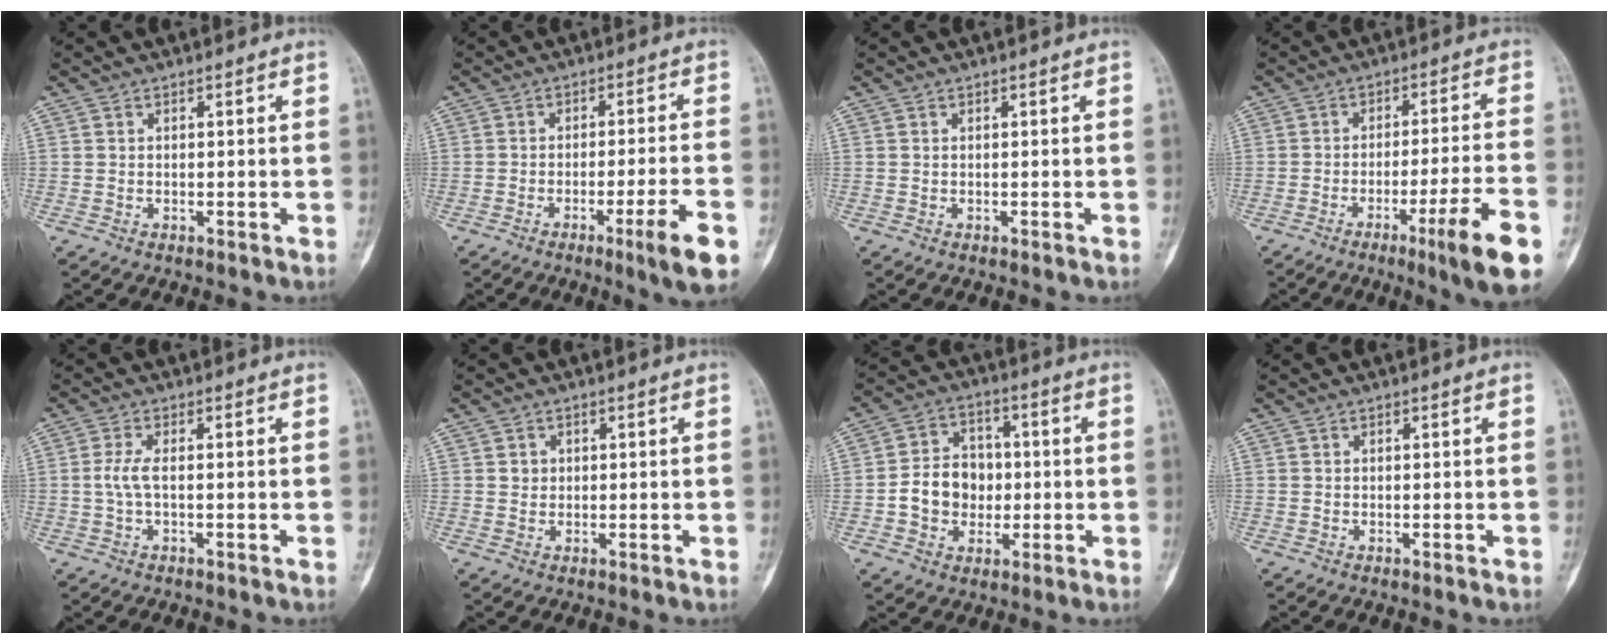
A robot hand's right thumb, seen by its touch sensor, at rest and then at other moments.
{"total": 9.2, "force": [-4.5, 0.3, 8.1], "torque": [-0.114, 0.008, -0.063]}
{"total": 0.0}
{"total": 13.4, "force": [-6.6, 0.7, 11.7], "torque": [-0.171, 0.010, -0.094]}
{"total": 2.9, "force": [-0.2, 0.9, 2.8], "torque": [-0.072, 0.001, -0.006]}
{"total": 1.5, "force": [0.4, 1.4, 0.5], "torque": [0.001, 0.002, 0.004]}
{"total": 10.2, "force": [-1.1, 8.5, 5.6], "torque": [-0.058, 0.023, -0.023]}
{"total": 0.0}